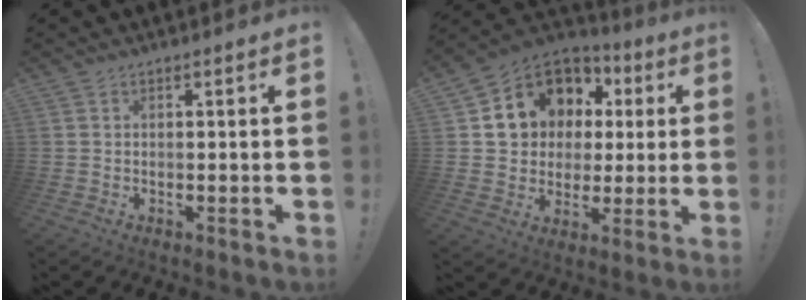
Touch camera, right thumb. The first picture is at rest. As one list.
[{"total": 15.9, "force": [6.7, 12.5, 7.1], "torque": [-0.120, -0.029, 0.148]}]